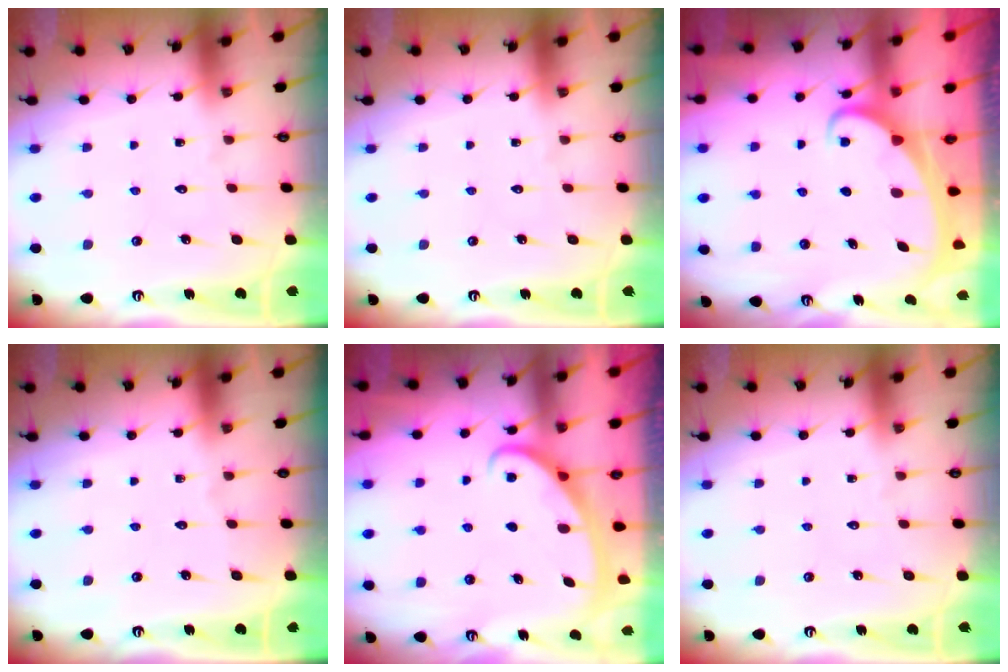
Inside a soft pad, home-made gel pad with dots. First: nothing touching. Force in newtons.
{"total": 0.0}
{"total": 1.9, "press": 1.9, "slide": 0.2}
{"total": 0.0}
{"total": 2.8, "press": 2.8, "slide": 0.4}
{"total": 0.0}